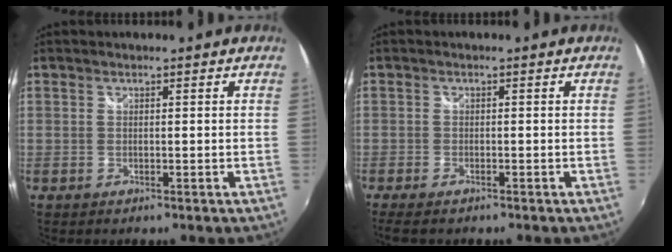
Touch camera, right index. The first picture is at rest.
{"total": 4.5, "force": [-3.7, 1.3, 2.2], "torque": [-0.052, -0.022, -0.065]}